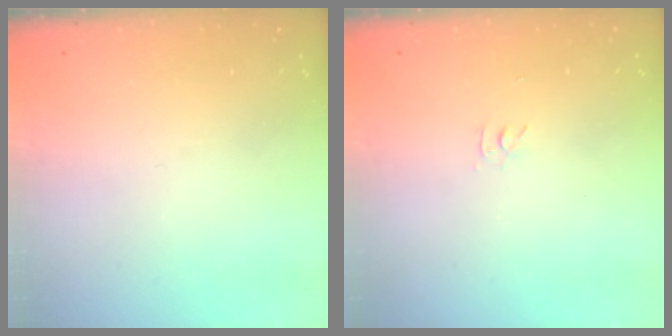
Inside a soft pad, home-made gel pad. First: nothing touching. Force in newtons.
{"total": 2.8, "press": 2.8, "slide": 0.4}